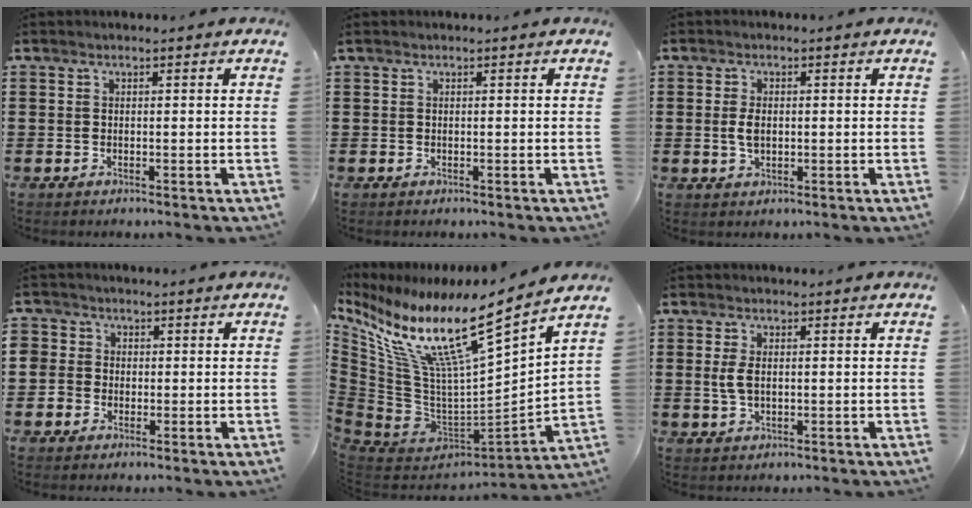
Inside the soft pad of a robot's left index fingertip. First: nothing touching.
{"total": 0.0}
{"total": 2.8, "force": [0.1, 1.6, 2.3], "torque": [-0.056, 0.003, -0.002]}
{"total": 2.7, "force": [-0.5, 2.7, -0.1], "torque": [-0.013, 0.007, -0.015]}
{"total": 14.2, "force": [9.2, 2.7, 10.4], "torque": [-0.228, -0.072, 0.148]}
{"total": 3.1, "force": [0.2, 1.7, 2.5], "torque": [-0.068, 0.002, -0.002]}